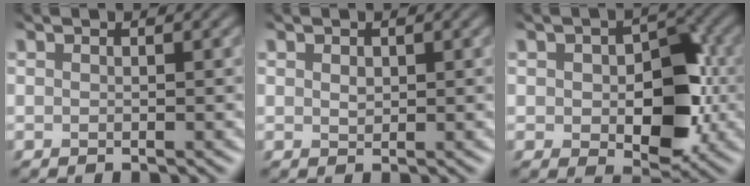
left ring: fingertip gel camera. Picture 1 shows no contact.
{"total": 0.6, "force": [0.2, 0.5, 0.4], "torque": [-0.013, -0.004, 0.012]}
{"total": 7.5, "force": [-1.2, 4.6, 5.8], "torque": [-0.093, -0.005, -0.016]}